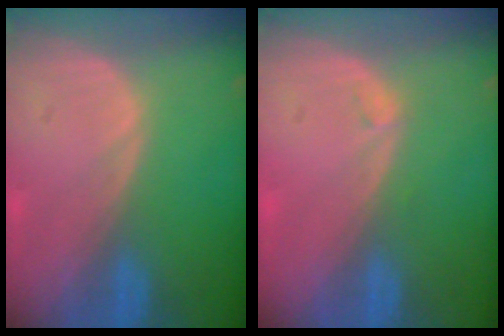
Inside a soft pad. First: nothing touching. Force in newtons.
{"total": 0.6, "press": 0.6, "slide": 0.2}